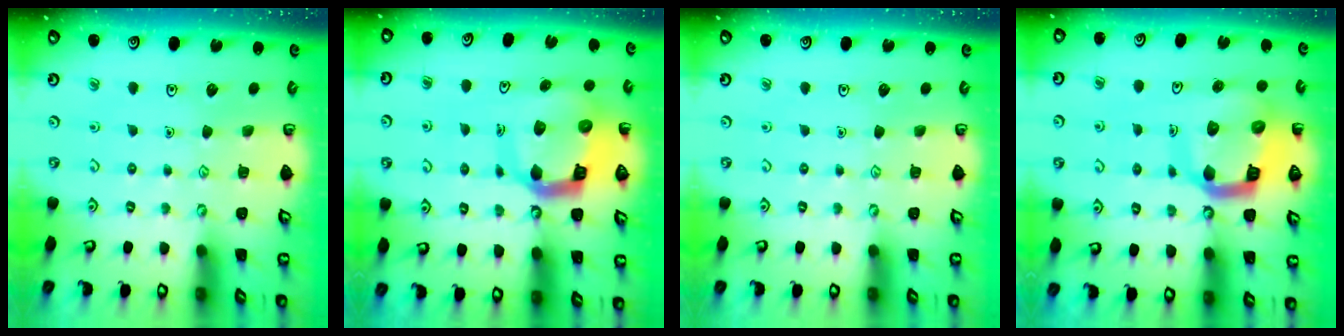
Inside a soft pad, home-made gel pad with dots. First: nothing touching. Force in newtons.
{"total": 11.1, "press": 11.0, "slide": 1.5}
{"total": 0.0}
{"total": 14.1, "press": 14.0, "slide": 1.8}